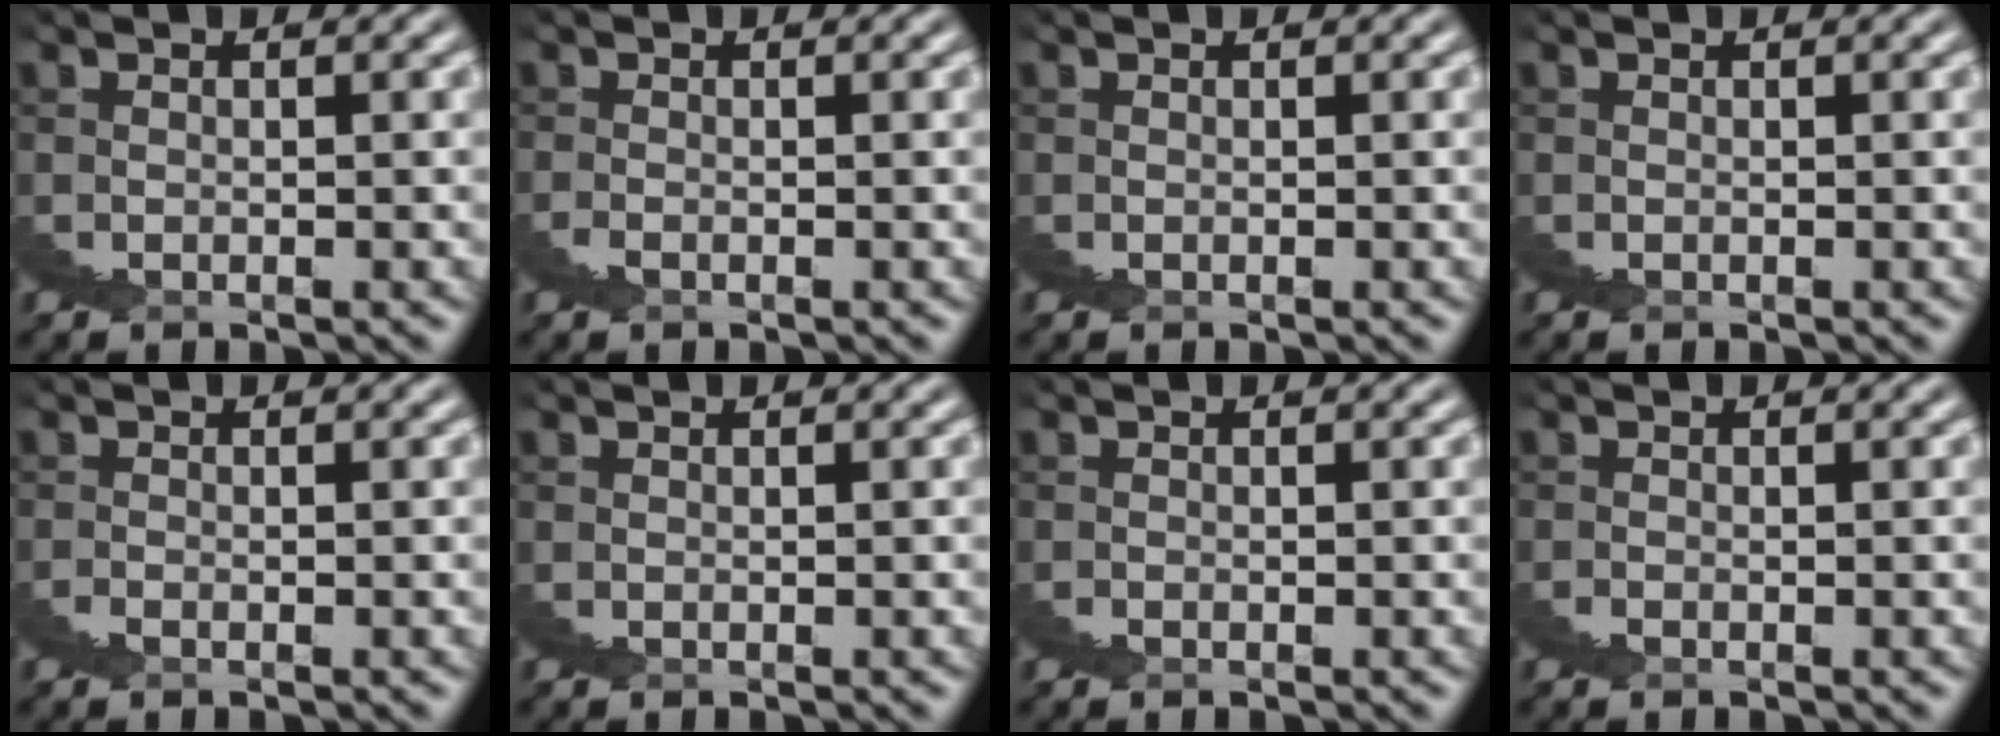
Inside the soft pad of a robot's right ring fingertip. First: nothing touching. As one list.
[{"total": 2.1, "force": [-1.2, -1.2, -1.2], "torque": [0.019, -0.003, -0.017]}, {"total": 0.0}, {"total": 0.0}, {"total": 1.8, "force": [-1.1, -0.9, -1.0], "torque": [0.017, 0.001, -0.017]}, {"total": 0.0}, {"total": 1.0, "force": [-0.6, -0.4, -0.7], "torque": [0.012, 0.000, -0.009]}, {"total": 1.4, "force": [-0.8, -0.7, -0.9], "torque": [0.016, 0.001, -0.014]}]